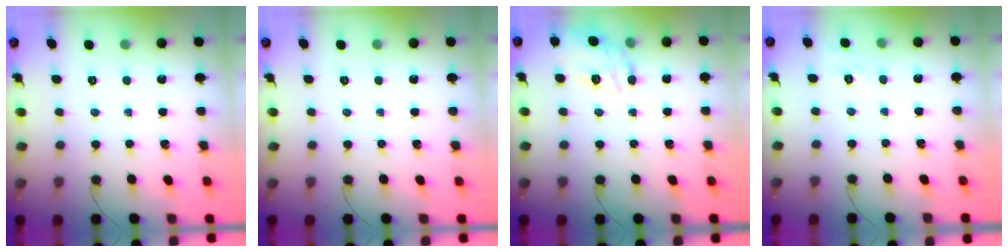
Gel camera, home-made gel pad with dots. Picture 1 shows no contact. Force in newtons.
{"total": 0.0}
{"total": 13.7, "press": 13.7, "slide": 0.6}
{"total": 1.8, "press": 0.3, "slide": 1.8}